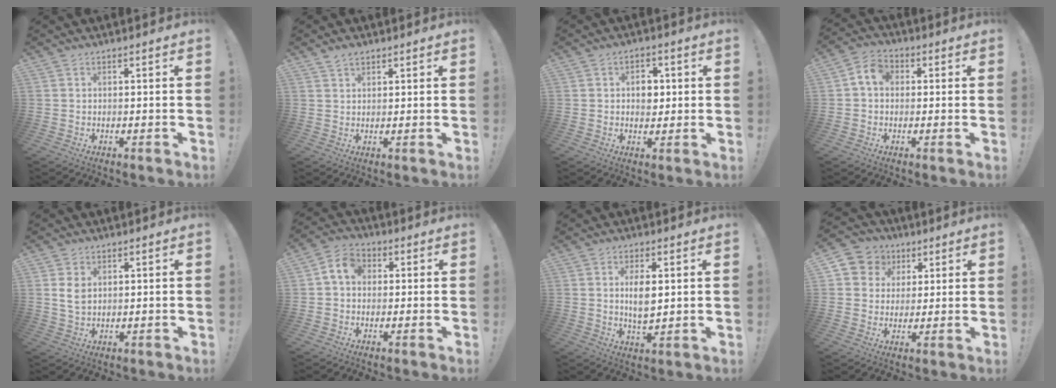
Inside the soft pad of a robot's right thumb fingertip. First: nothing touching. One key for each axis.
{"total": 2.5, "fx": 2.0, "fy": 1.2, "fz": 0.8, "tx": -0.011, "ty": -0.010, "tz": 0.037}
{"total": 5.3, "fx": 0.7, "fy": 4.4, "fz": 2.9, "tx": -0.030, "ty": 0.001, "tz": 0.005}
{"total": 6.5, "fx": 0.9, "fy": 5.0, "fz": 4.1, "tx": -0.070, "ty": 0.014, "tz": 0.019}
{"total": 4.4, "fx": 1.4, "fy": 2.9, "fz": 3.0, "tx": -0.046, "ty": -0.005, "tz": 0.023}
{"total": 7.4, "fx": 1.3, "fy": 5.7, "fz": 4.4, "tx": -0.069, "ty": 0.013, "tz": 0.027}
{"total": 5.9, "fx": 1.3, "fy": 2.6, "fz": 5.1, "tx": -0.081, "ty": -0.009, "tz": 0.016}
{"total": 8.5, "fx": 2.8, "fy": 7.8, "fz": 1.9, "tx": -0.035, "ty": -0.012, "tz": 0.060}